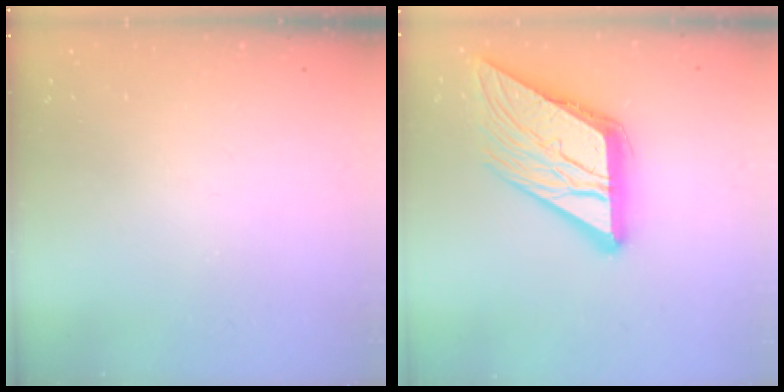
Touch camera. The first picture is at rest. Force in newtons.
{"total": 17.1, "press": 17.1, "slide": 1.8}